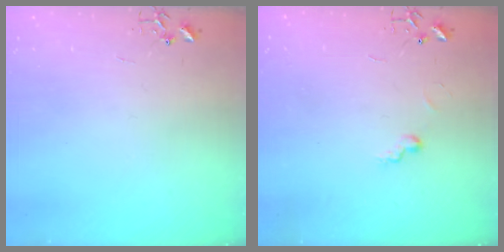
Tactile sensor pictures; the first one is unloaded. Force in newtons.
{"total": 6.2, "press": 6.2, "slide": 0.5}